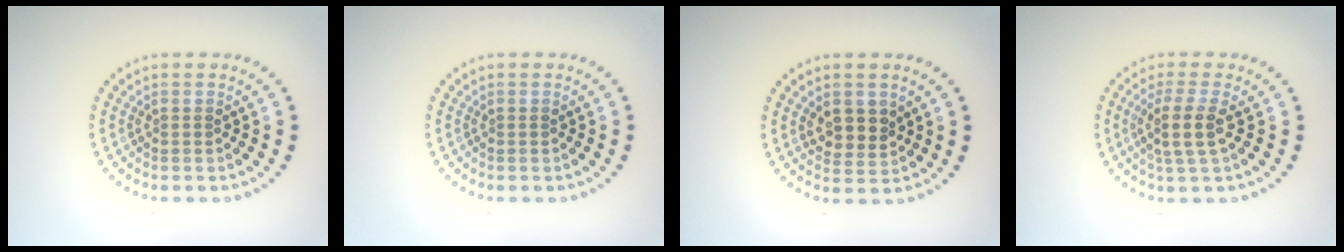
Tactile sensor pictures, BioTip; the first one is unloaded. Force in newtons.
{"total": 0.0}
{"total": 2.7, "press": 2.5, "slide": 1.0}
{"total": 2.7, "press": 2.2, "slide": 1.6}